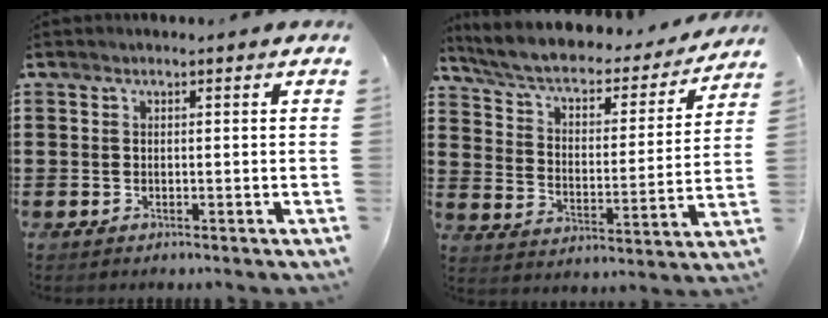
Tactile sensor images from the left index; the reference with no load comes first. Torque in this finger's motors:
{"motor_torque": [0.98, -1.16, 0.29, 0.16]}